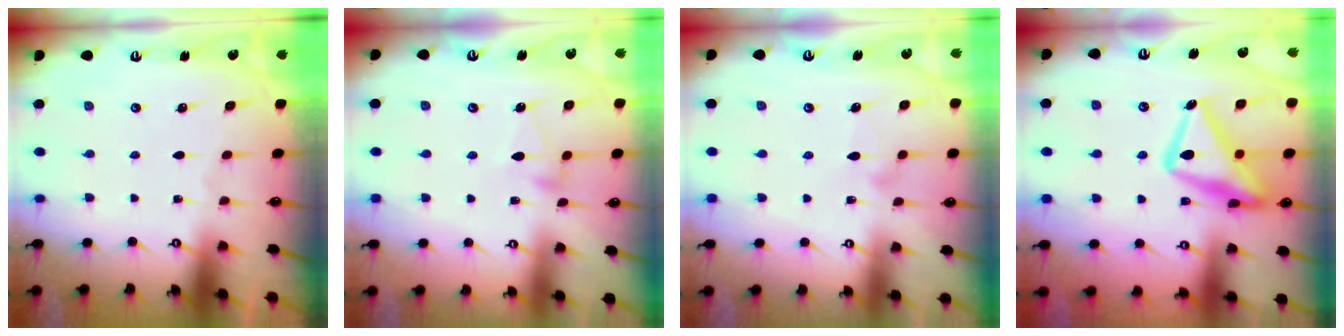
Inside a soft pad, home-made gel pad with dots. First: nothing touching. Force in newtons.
{"total": 4.6, "press": 4.6, "slide": 0.3}
{"total": 7.6, "press": 7.6, "slide": 0.4}
{"total": 18.7, "press": 18.6, "slide": 1.6}